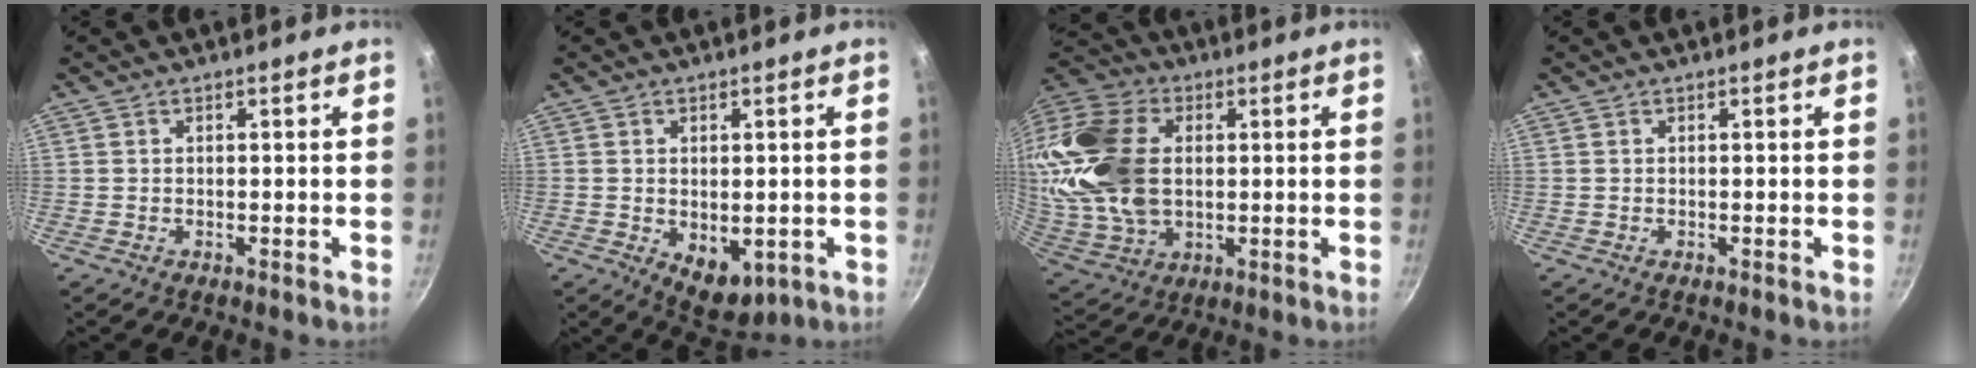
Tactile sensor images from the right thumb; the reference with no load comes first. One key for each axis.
{"total": 7.3, "fx": -1.2, "fy": 4.7, "fz": 5.4, "tx": -0.056, "ty": -0.012, "tz": -0.003}
{"total": 24.1, "fx": 2.9, "fy": 16.3, "fz": 17.5, "tx": -0.363, "ty": 0.008, "tz": 0.058}
{"total": 0.0}